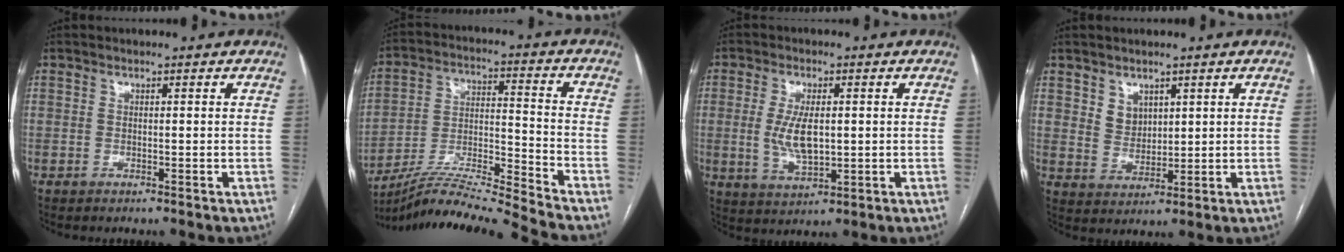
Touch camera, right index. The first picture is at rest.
{"total": 16.4, "force": [-15.1, -3.0, 5.7], "torque": [-0.102, 0.006, -0.267]}
{"total": 6.9, "force": [0.1, 2.7, 6.4], "torque": [-0.135, -0.004, 0.006]}
{"total": 4.0, "force": [2.1, 3.0, 1.5], "torque": [-0.033, 0.000, 0.051]}